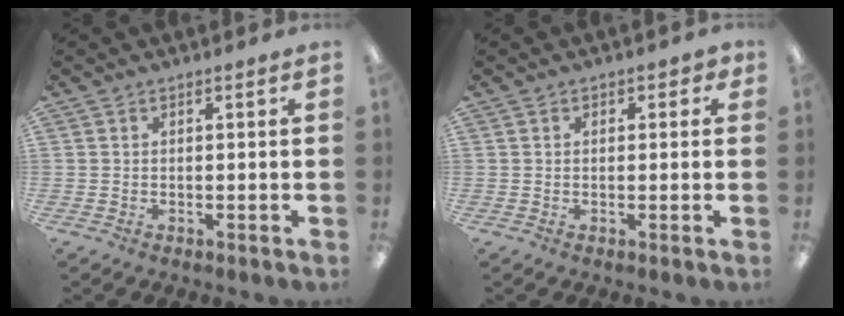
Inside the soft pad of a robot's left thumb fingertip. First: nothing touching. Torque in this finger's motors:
{"motor_torque": [0.02, 0.11, -0.41, 0.09, 0.03]}